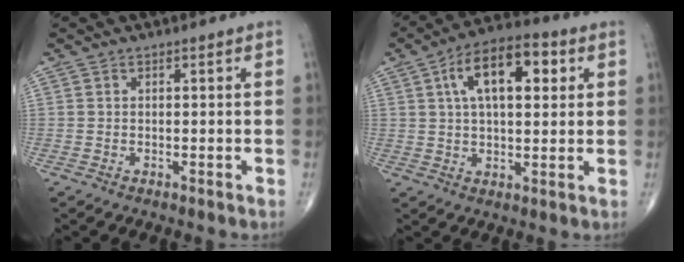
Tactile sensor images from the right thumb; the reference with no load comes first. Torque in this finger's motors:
{"motor_torque": [0.38, 3.12, 1.18, 0.33, 0.08]}